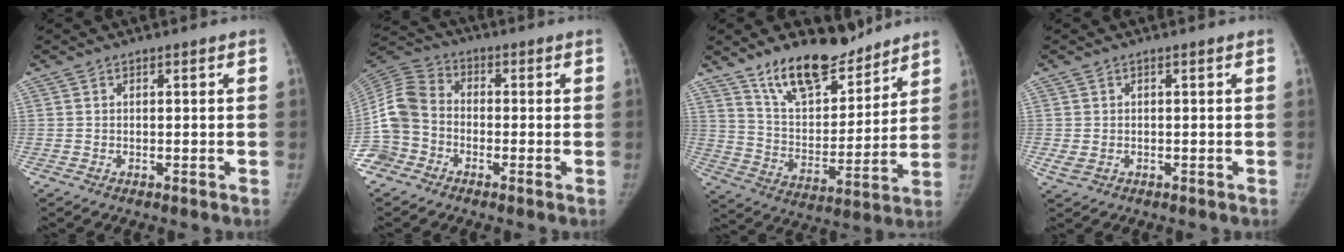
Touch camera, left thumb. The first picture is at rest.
{"total": 10.9, "force": [-3.5, 9.0, 5.0], "torque": [-0.102, 0.036, -0.079]}
{"total": 16.8, "force": [12.9, 6.9, 8.2], "torque": [-0.089, -0.081, 0.227]}
{"total": 2.0, "force": [-0.2, 1.3, 1.5], "torque": [-0.034, 0.000, 0.001]}